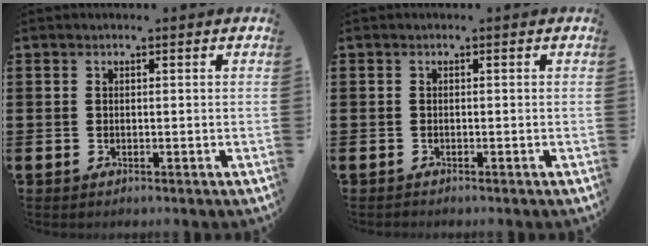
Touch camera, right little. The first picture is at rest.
{"total": 0.0}